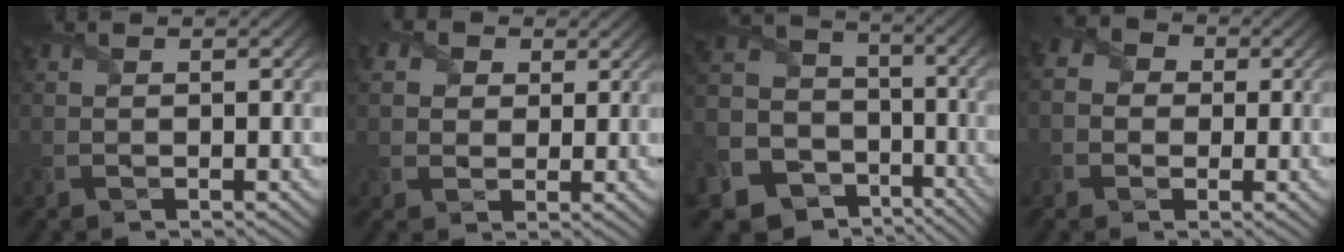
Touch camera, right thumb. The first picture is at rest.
{"total": 4.9, "force": [2.4, 3.8, 2.0], "torque": [-0.085, -0.001, 0.038]}
{"total": 18.0, "force": [-9.2, 14.3, 5.9], "torque": [-0.222, -0.058, -0.146]}
{"total": 4.7, "force": [0.0, 4.3, 2.0], "torque": [-0.059, 0.005, -0.011]}